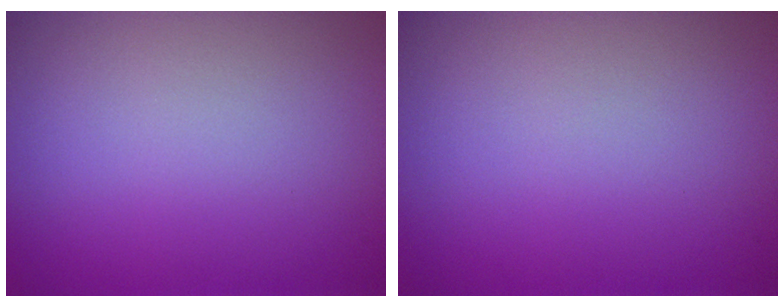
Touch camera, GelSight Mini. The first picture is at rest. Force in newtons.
{"total": 0.0}